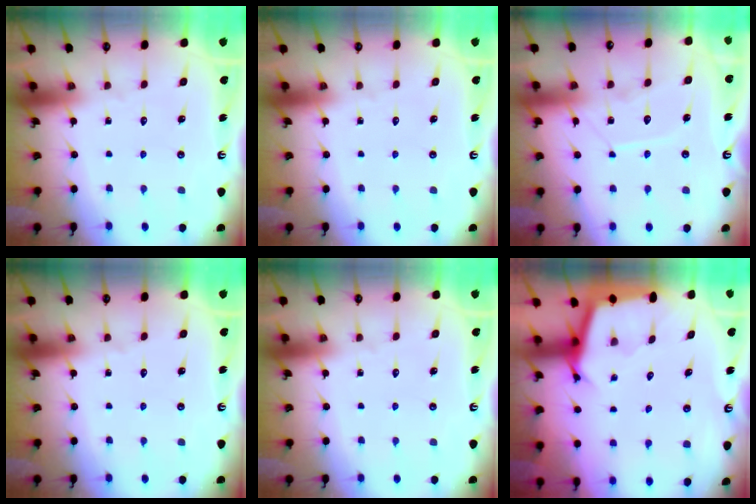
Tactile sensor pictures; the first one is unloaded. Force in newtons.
{"total": 0.0}
{"total": 8.5, "press": 8.5, "slide": 0.6}
{"total": 0.0}
{"total": 0.0}
{"total": 2.7, "press": 2.7, "slide": 0.1}